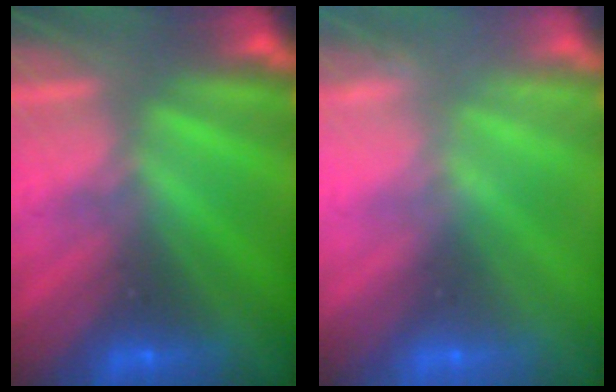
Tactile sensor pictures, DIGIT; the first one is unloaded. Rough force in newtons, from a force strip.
{"total": 2.4}